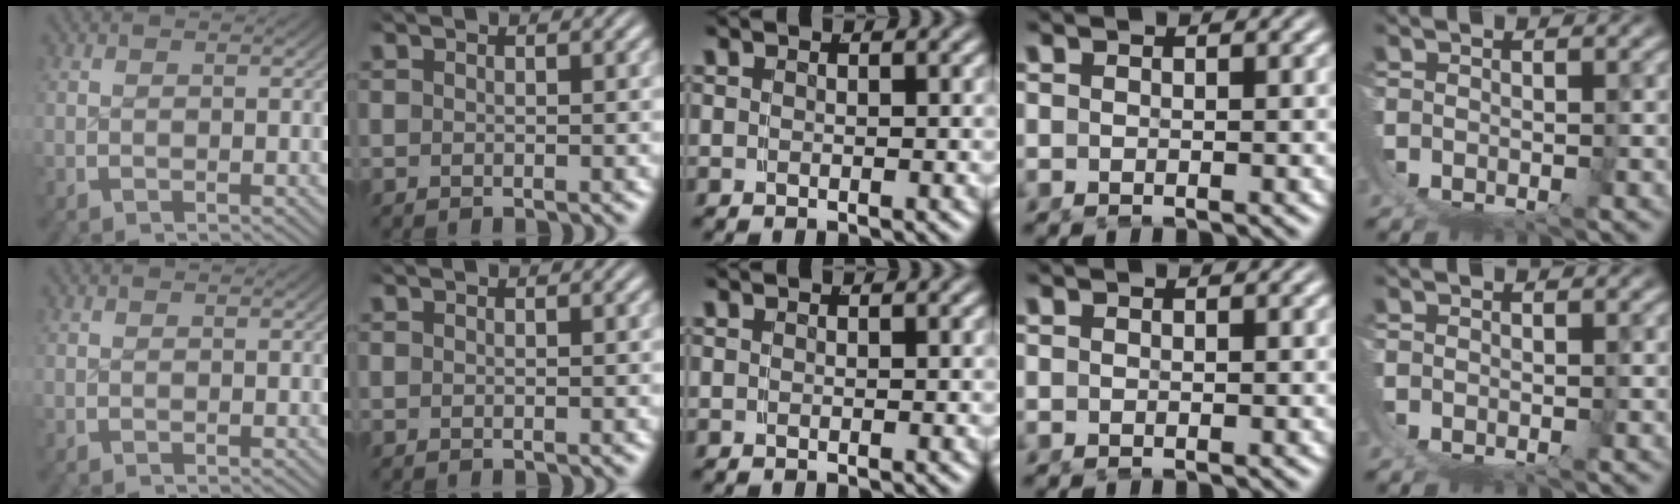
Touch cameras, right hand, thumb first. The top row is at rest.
{}